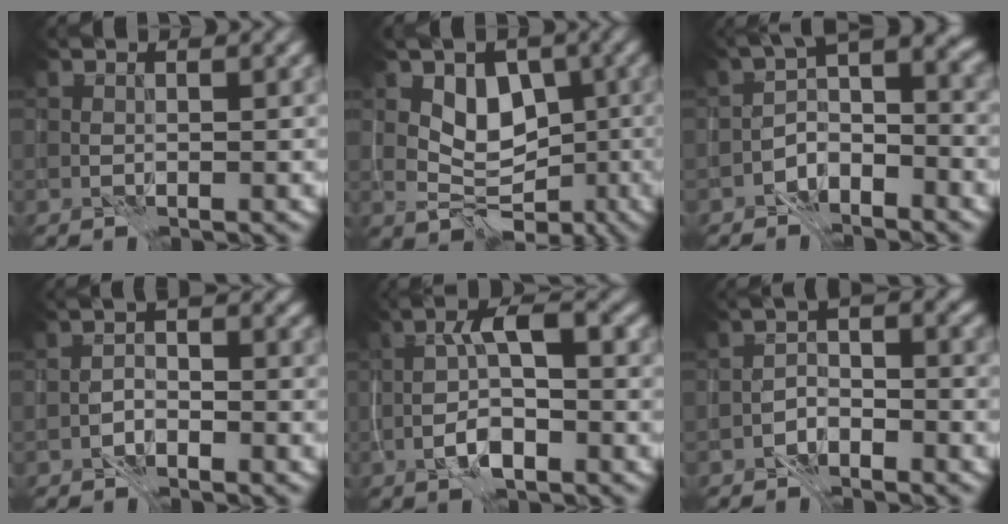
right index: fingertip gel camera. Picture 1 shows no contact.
{"total": 5.0, "force": [0.4, 4.0, 3.0], "torque": [-0.029, 0.002, 0.009]}
{"total": 4.2, "force": [-2.7, 2.0, 2.6], "torque": [-0.041, 0.011, -0.060]}
{"total": 1.5, "force": [-1.2, 0.6, 0.6], "torque": [-0.013, 0.008, -0.028]}
{"total": 4.3, "force": [-1.1, 1.5, 3.9], "torque": [-0.074, 0.013, -0.025]}
{"total": 2.7, "force": [-2.0, 1.2, 1.3], "torque": [-0.022, 0.009, -0.044]}